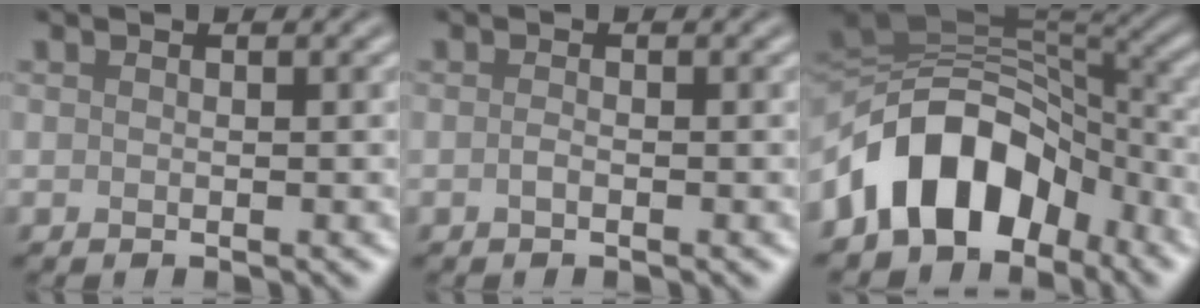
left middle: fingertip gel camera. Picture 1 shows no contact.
{"total": 0.6, "force": [-0.3, 0.2, 0.5], "torque": [-0.012, 0.000, -0.007]}
{"total": 11.2, "force": [-5.5, 7.2, 6.6], "torque": [-0.100, 0.024, -0.116]}